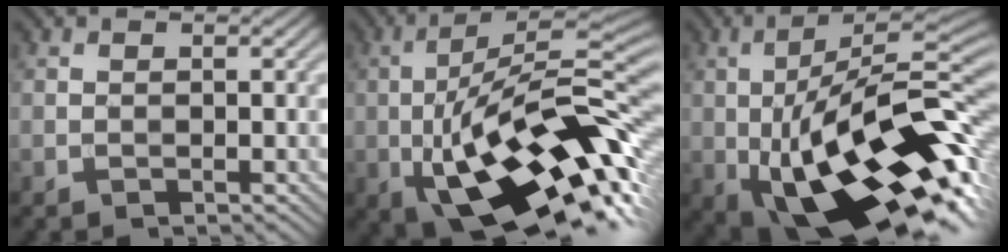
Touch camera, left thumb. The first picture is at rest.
{"total": 18.3, "force": [-5.1, 7.4, 16.0], "torque": [-0.269, 0.005, -0.085]}
{"total": 21.1, "force": [-4.8, 8.6, 18.6], "torque": [-0.305, -0.009, -0.081]}